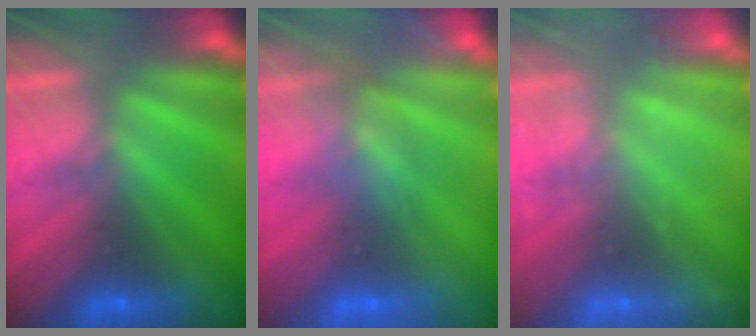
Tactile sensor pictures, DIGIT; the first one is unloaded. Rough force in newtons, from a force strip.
{"total": 3.3}
{"total": 2.3}